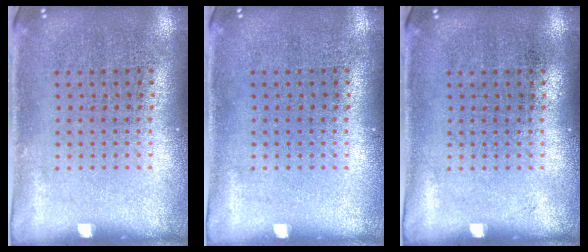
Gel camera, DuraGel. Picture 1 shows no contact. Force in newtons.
{"total": 0.0}
{"total": 0.0}